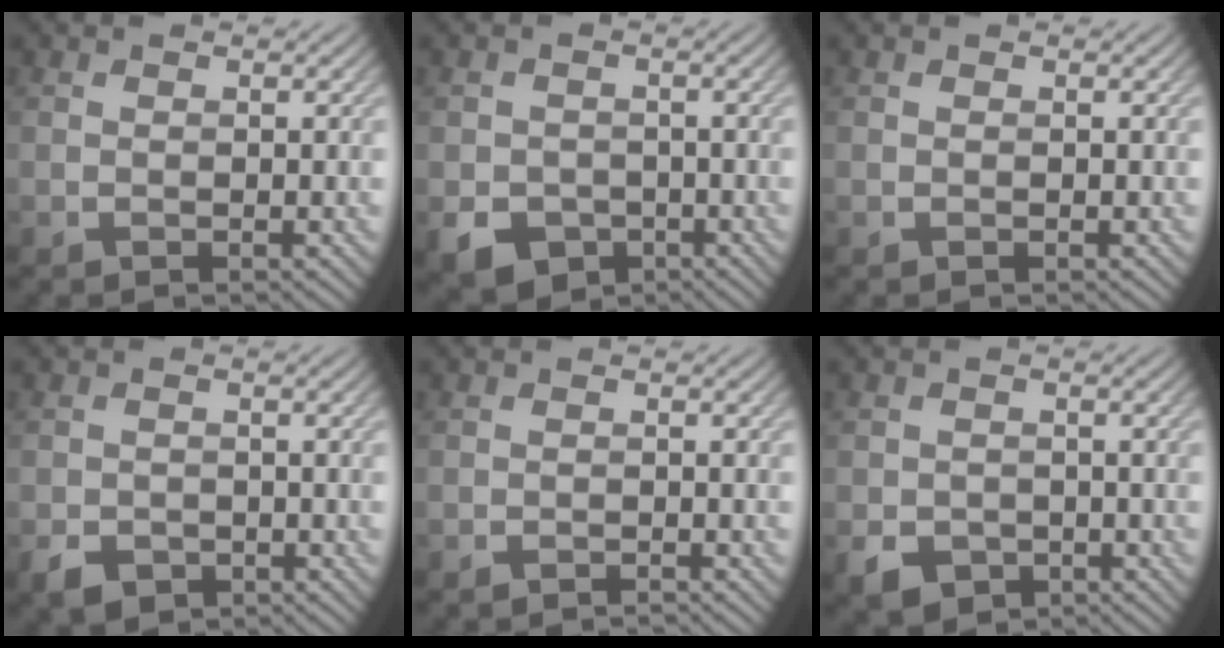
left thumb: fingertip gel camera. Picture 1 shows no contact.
{"total": 5.0, "force": [-2.3, 3.9, 2.0], "torque": [-0.042, -0.016, -0.043]}
{"total": 0.0}
{"total": 2.9, "force": [-1.6, 2.1, 1.1], "torque": [-0.022, -0.011, -0.034]}
{"total": 0.9, "force": [-0.8, 0.2, 0.3], "torque": [-0.005, -0.001, -0.016]}
{"total": 3.7, "force": [-1.7, 2.9, 1.4], "torque": [-0.029, -0.015, -0.035]}